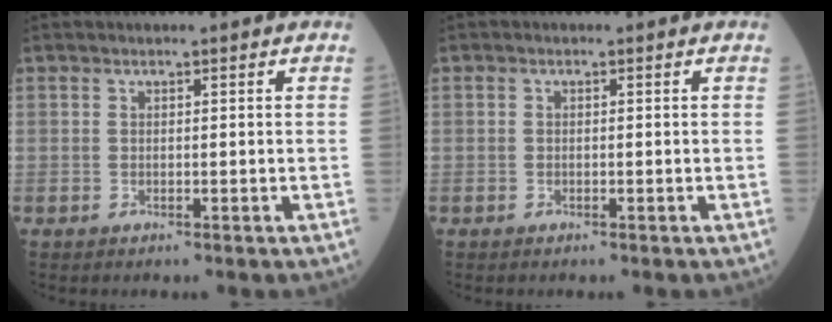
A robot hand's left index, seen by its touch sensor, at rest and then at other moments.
{"total": 0.0}